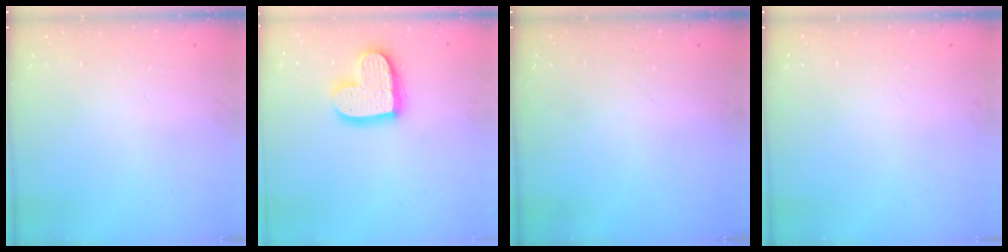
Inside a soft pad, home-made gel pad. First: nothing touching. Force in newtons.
{"total": 16.2, "press": 16.1, "slide": 1.5}
{"total": 0.0}
{"total": 0.0}